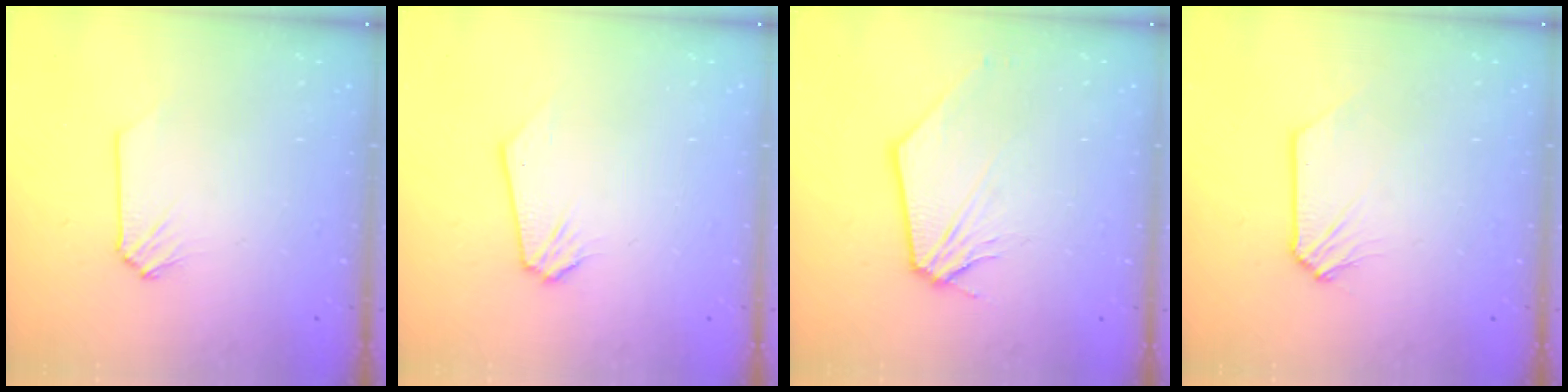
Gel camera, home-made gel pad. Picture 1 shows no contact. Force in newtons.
{"total": 0.0}
{"total": 2.5, "press": 2.5, "slide": 0.3}
{"total": 0.0}